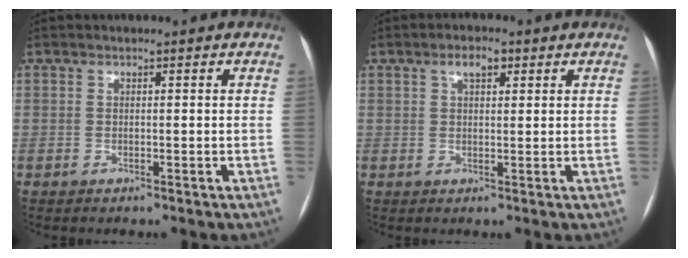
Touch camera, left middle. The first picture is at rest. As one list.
[{"total": 3.1, "force": [1.6, 1.3, 2.2], "torque": [-0.042, 0.011, 0.028]}]